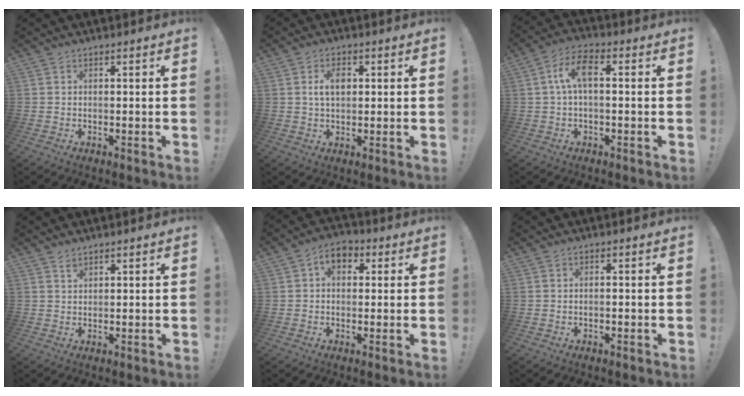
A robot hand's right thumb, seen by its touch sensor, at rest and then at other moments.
{"total": 5.4, "force": [1.1, 3.4, 4.0], "torque": [-0.062, 0.003, 0.016]}
{"total": 8.3, "force": [0.9, 3.5, 7.4], "torque": [-0.149, 0.011, 0.018]}
{"total": 1.3, "force": [1.2, 0.5, 0.4], "torque": [0.005, -0.011, 0.019]}
{"total": 5.9, "force": [1.4, 4.4, 3.7], "torque": [-0.053, 0.002, 0.026]}
{"total": 0.7, "force": [-0.5, 0.1, 0.5], "torque": [-0.010, 0.002, -0.008]}